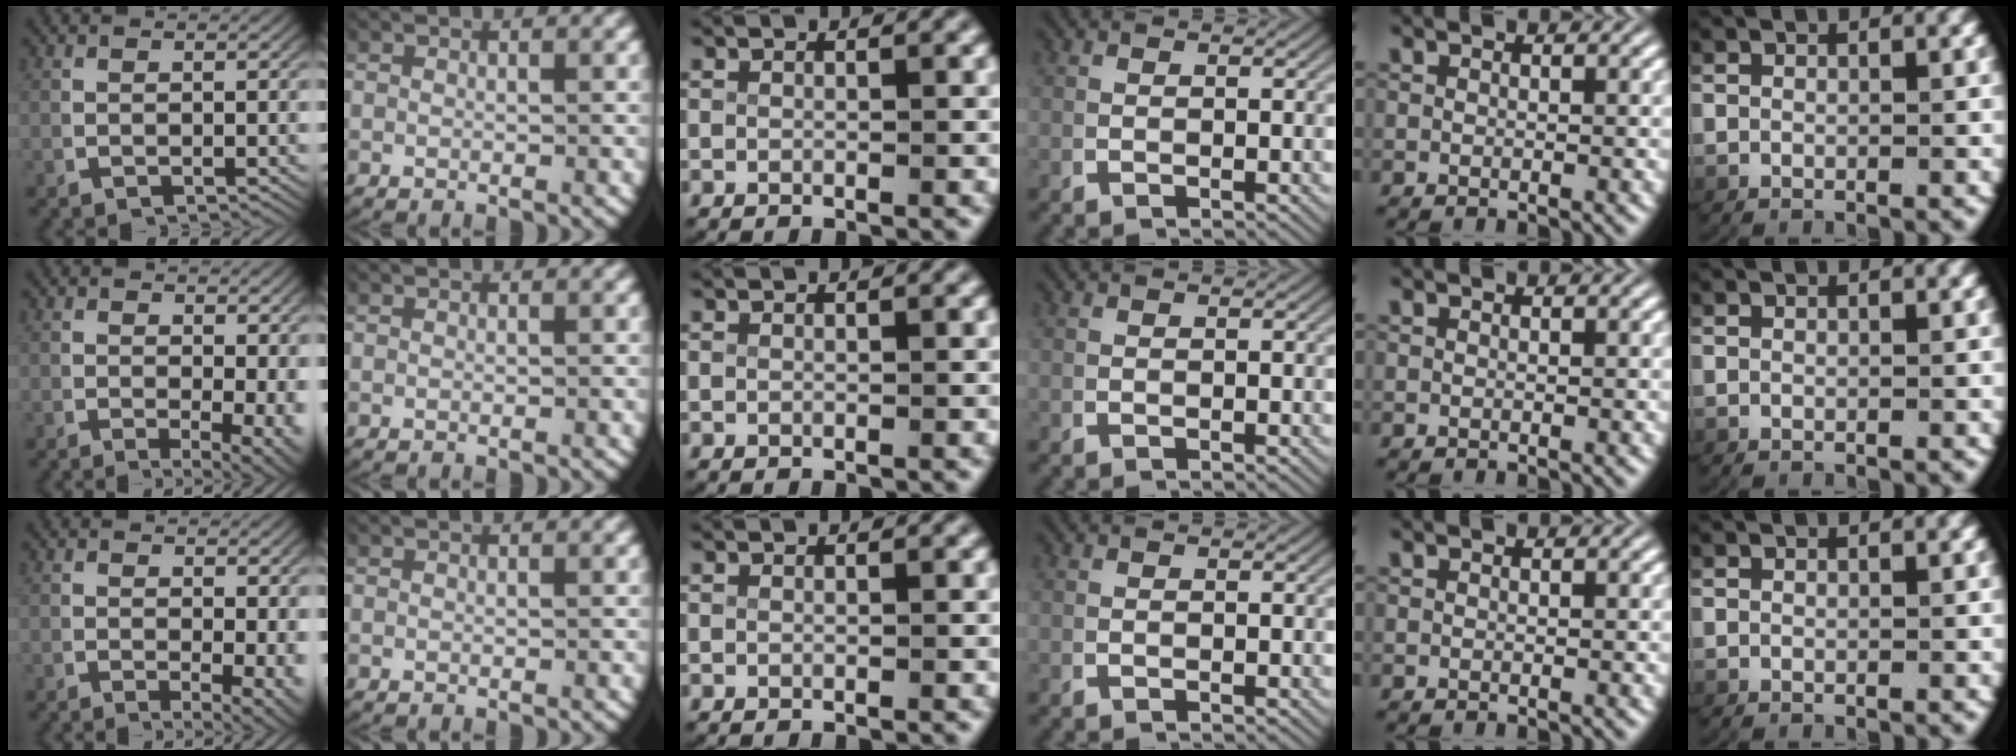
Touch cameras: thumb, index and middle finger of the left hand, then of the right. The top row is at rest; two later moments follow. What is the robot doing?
{"motion": "lift_and_place", "object": "map"}